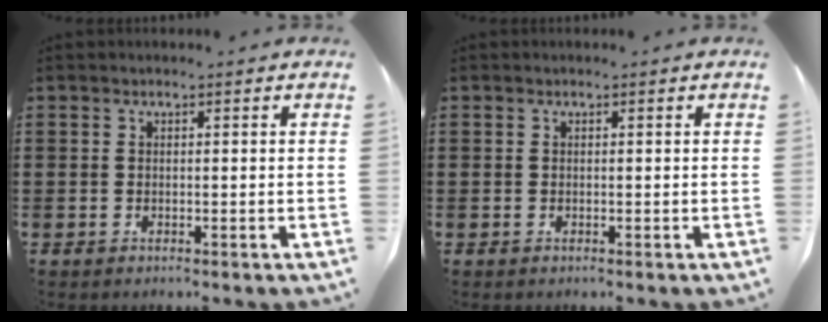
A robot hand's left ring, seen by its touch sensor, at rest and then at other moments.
{"total": 0.0}